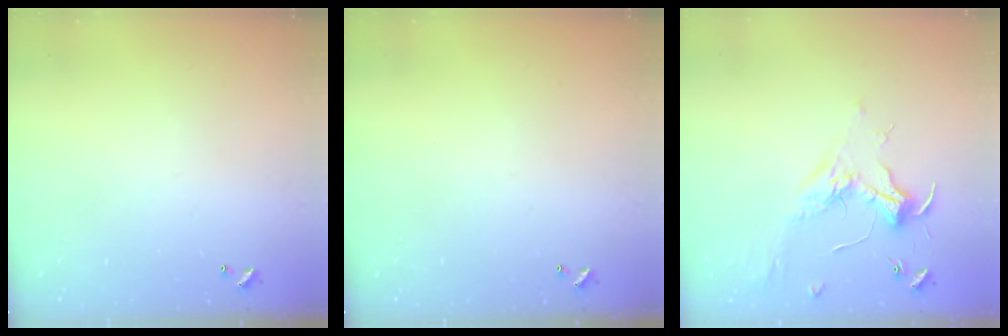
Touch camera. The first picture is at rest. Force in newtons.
{"total": 0.0}
{"total": 1.8, "press": 1.7, "slide": 0.7}